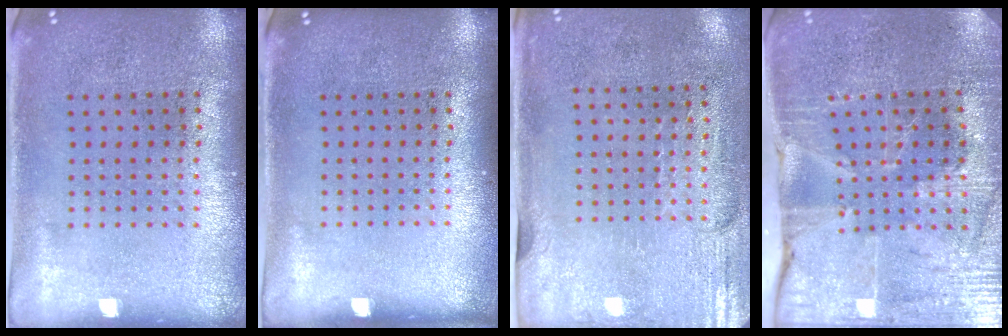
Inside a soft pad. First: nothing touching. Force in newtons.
{"total": 0.0}
{"total": 2.9, "press": 2.5, "slide": 1.5}
{"total": 3.4, "press": 3.3, "slide": 0.4}